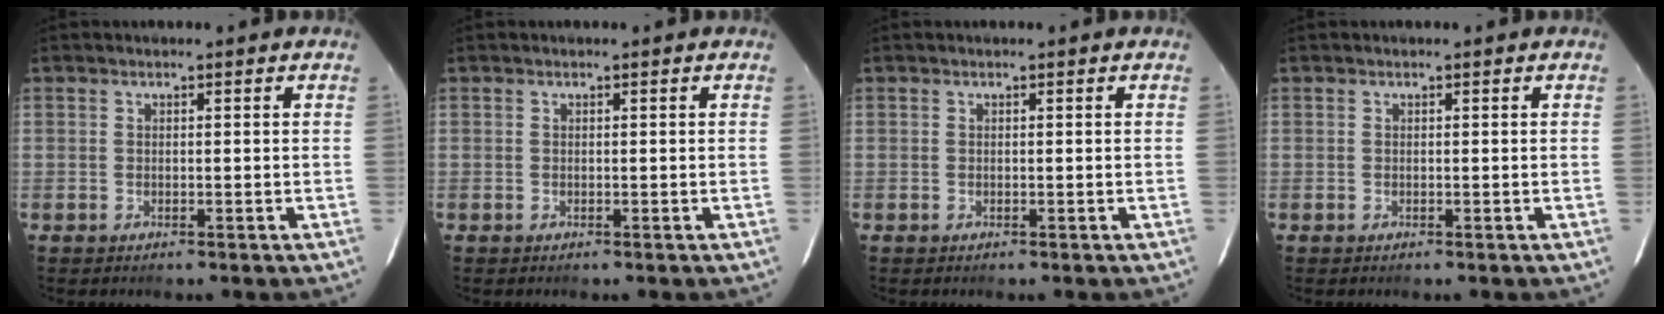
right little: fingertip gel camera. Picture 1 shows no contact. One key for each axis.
{"total": 0.0}
{"total": 0.0}
{"total": 0.0}